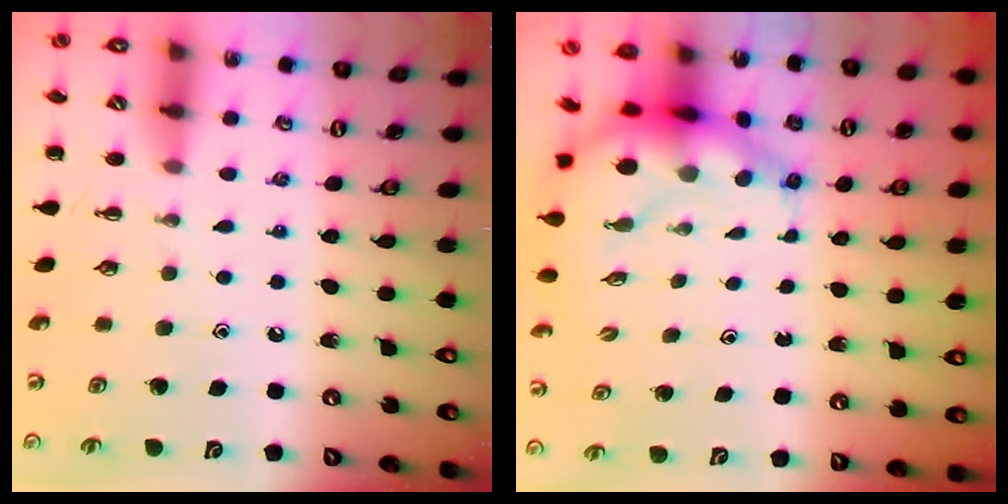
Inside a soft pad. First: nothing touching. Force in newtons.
{"total": 8.3, "press": 8.0, "slide": 2.1}